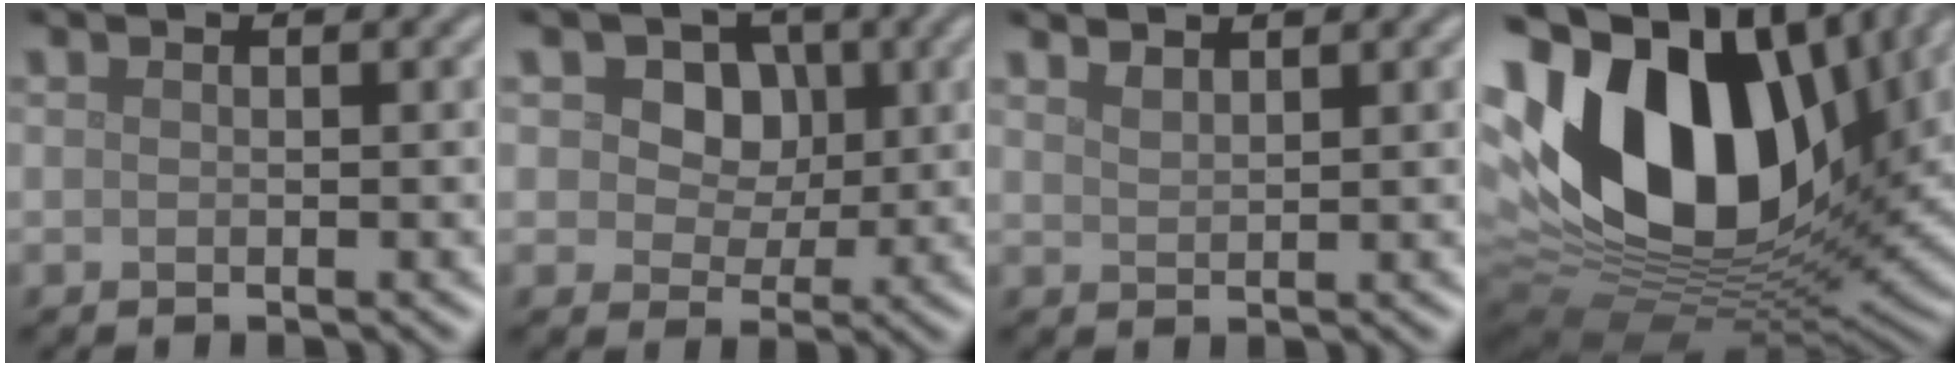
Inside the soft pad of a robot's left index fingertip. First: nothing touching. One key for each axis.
{"total": 7.6, "fx": 3.2, "fy": 5.7, "fz": 4.0, "tx": -0.067, "ty": 0.014, "tz": 0.037}
{"total": 1.4, "fx": 1.3, "fy": 0.2, "fz": 0.4, "tx": -0.006, "ty": 0.003, "tz": 0.024}
{"total": 19.8, "fx": 5.3, "fy": 12.2, "fz": 14.6, "tx": -0.304, "ty": 0.009, "tz": 0.086}